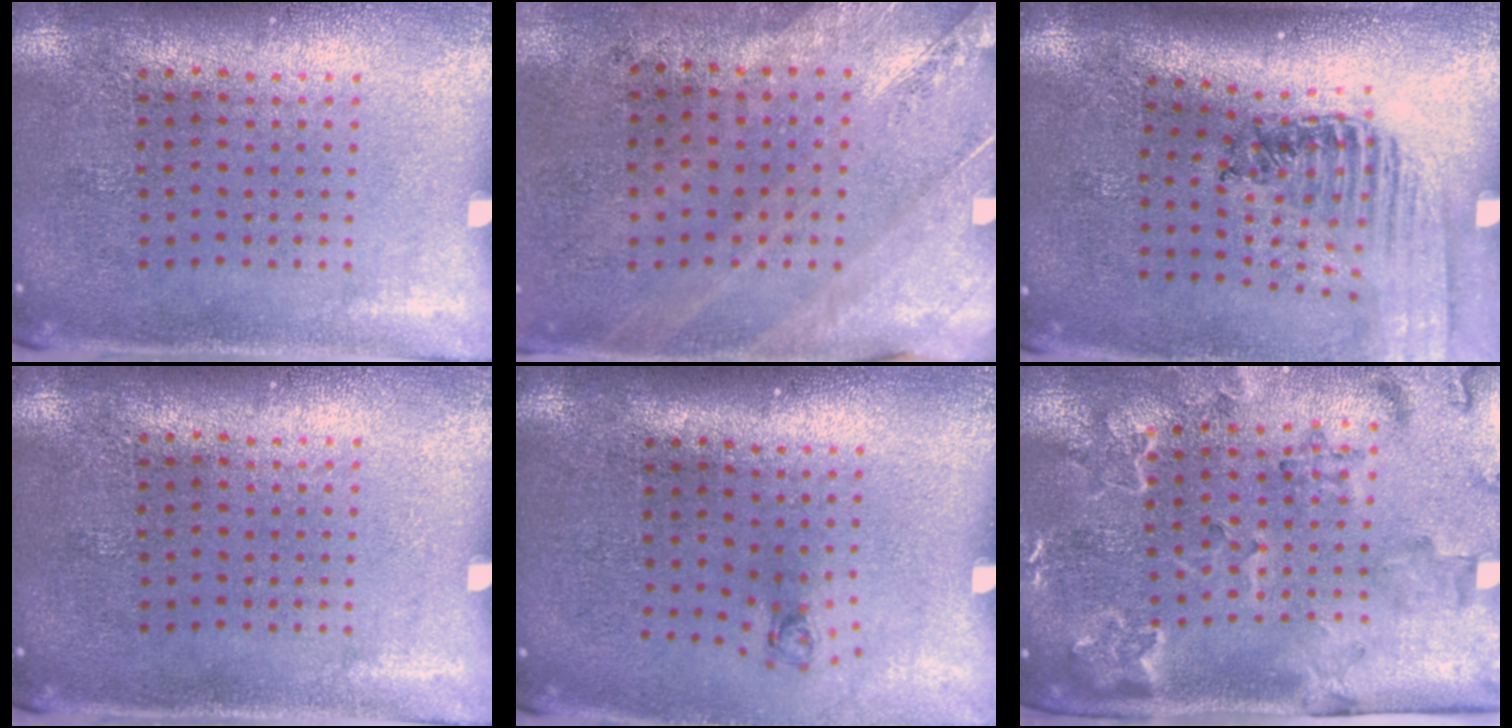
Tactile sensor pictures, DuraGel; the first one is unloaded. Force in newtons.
{"total": 2.5, "press": 2.0, "slide": 1.4}
{"total": 1.5, "press": 1.5, "slide": 0.2}
{"total": 0.0}
{"total": 0.8, "press": 0.3, "slide": 0.8}
{"total": 2.3, "press": 2.2, "slide": 0.5}